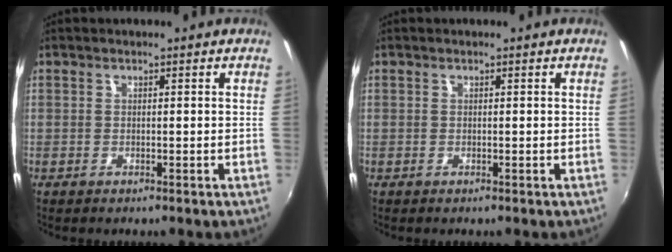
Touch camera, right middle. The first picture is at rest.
{"total": 0.0}